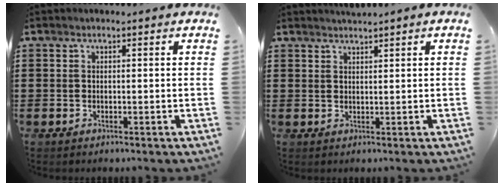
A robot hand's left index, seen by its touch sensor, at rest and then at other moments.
{"total": 1.2, "force": [1.2, -0.1, 0.2], "torque": [-0.004, 0.002, 0.024]}